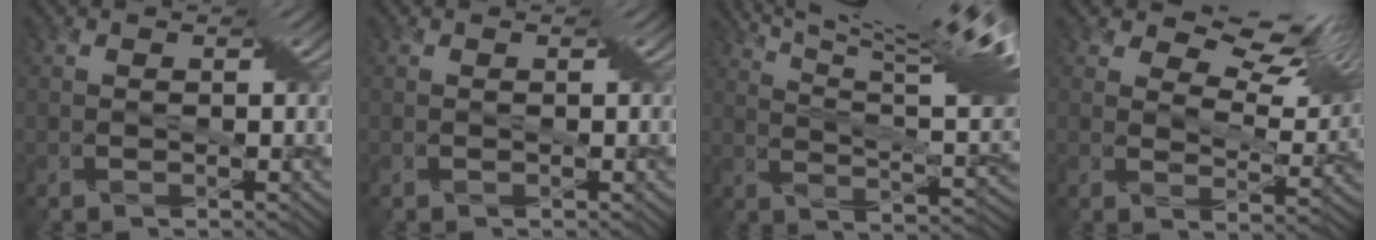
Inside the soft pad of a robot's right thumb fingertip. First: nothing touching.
{"total": 0.0}
{"total": 17.7, "force": [12.1, 2.5, 12.6], "torque": [-0.221, 0.024, 0.187]}
{"total": 8.1, "force": [5.9, 3.0, 4.7], "torque": [-0.098, 0.002, 0.097]}